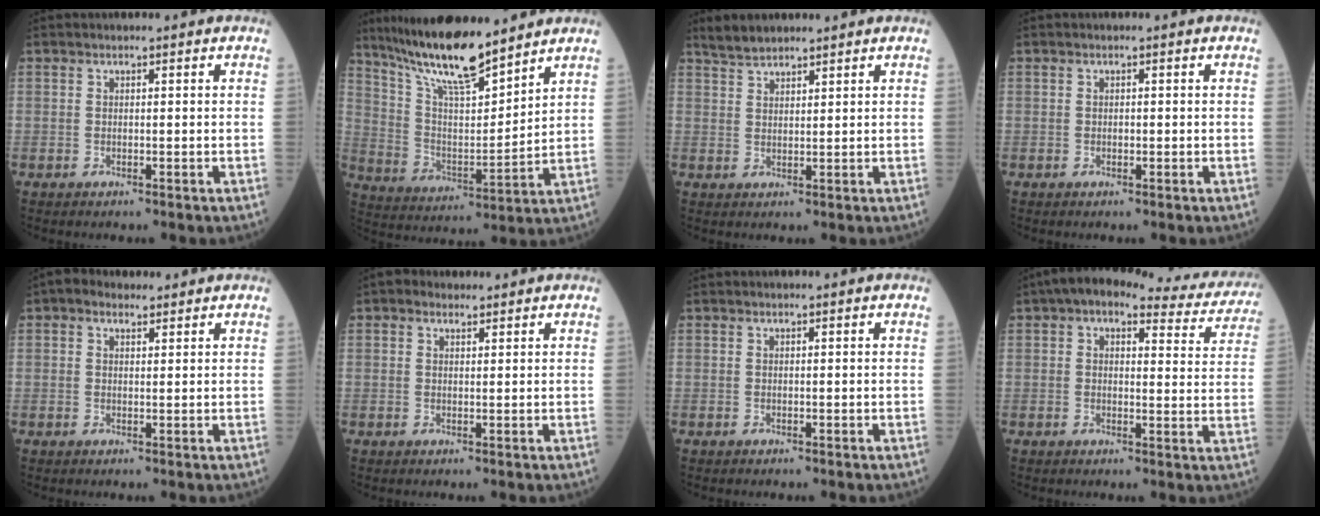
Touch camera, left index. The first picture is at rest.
{"total": 14.8, "force": [12.4, 2.0, 7.8], "torque": [-0.150, -0.001, 0.233]}
{"total": 3.5, "force": [3.2, 0.7, 1.0], "torque": [-0.025, 0.016, 0.063]}
{"total": 0.5, "force": [-0.1, 0.3, 0.4], "torque": [-0.009, 0.000, -0.002]}
{"total": 2.6, "force": [1.6, 1.6, 1.2], "torque": [-0.031, 0.022, 0.027]}
{"total": 1.7, "force": [1.1, 1.1, 0.6], "torque": [-0.016, 0.014, 0.017]}
{"total": 0.0}
{"total": 14.6, "force": [12.8, 4.6, 5.3], "torque": [-0.044, 0.019, 0.130]}